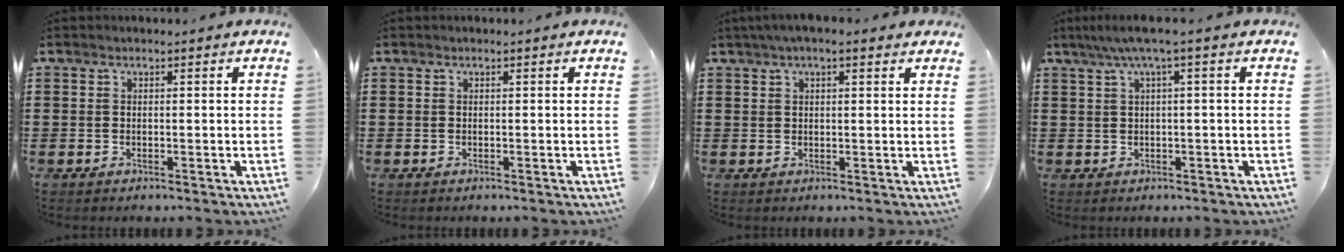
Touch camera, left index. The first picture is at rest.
{"total": 0.0}
{"total": 2.8, "force": [1.8, 0.5, 2.0], "torque": [-0.042, 0.007, 0.032]}
{"total": 2.8, "force": [0.0, 0.2, 2.8], "torque": [-0.050, 0.000, -0.003]}